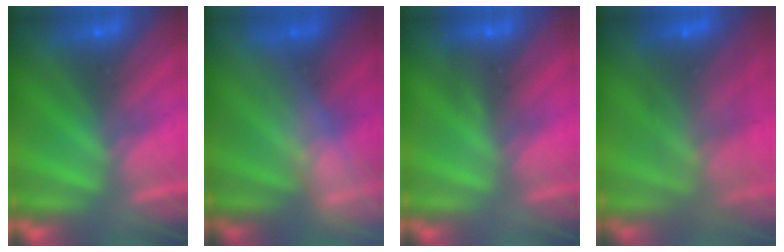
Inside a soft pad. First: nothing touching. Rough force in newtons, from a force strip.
{"total": 2.9}
{"total": 2.9}
{"total": 8.7}